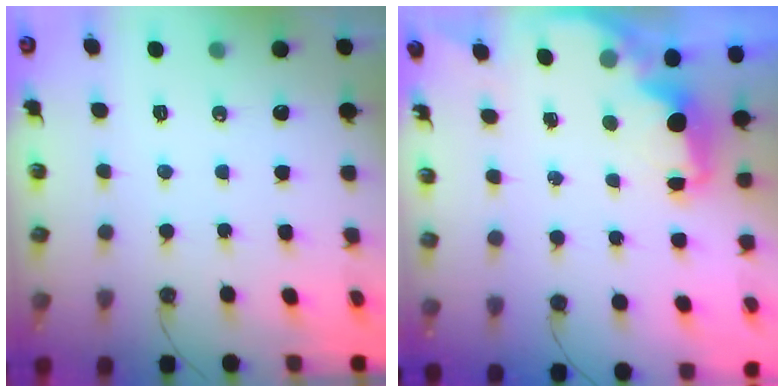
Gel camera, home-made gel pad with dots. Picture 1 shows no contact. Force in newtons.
{"total": 2.3, "press": 2.1, "slide": 0.7}